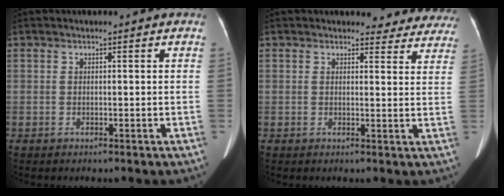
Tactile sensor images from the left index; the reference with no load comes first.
{"total": 8.1, "force": [7.5, 2.9, 0.3], "torque": [0.038, -0.014, 0.052]}